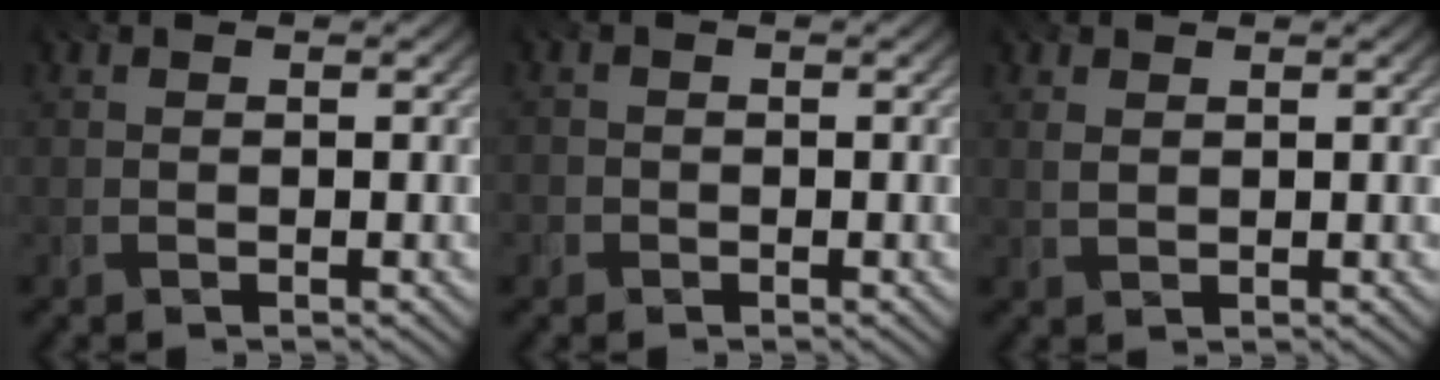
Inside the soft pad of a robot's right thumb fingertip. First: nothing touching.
{"total": 1.3, "force": [-1.0, 0.7, -0.4], "torque": [0.013, -0.005, -0.027]}
{"total": 2.0, "force": [1.2, 1.1, 1.2], "torque": [-0.028, -0.001, 0.025]}